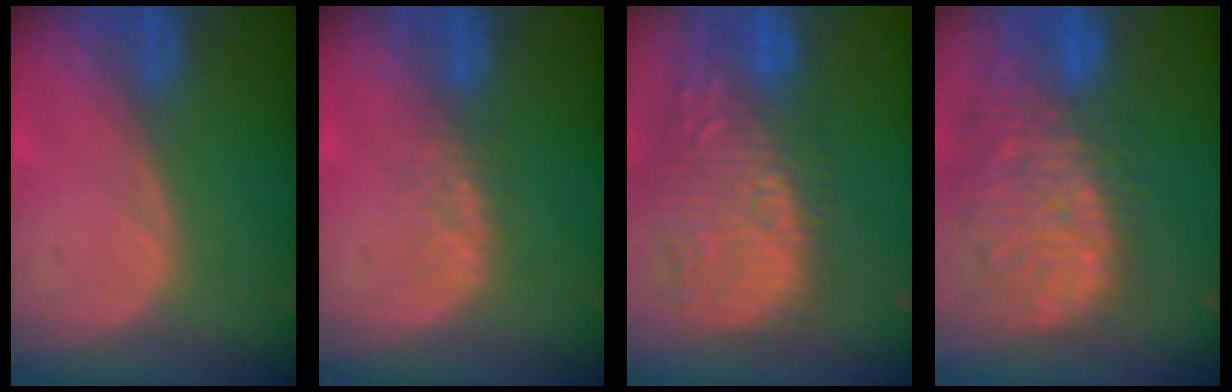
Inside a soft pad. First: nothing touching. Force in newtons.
{"total": 2.3, "press": 2.3, "slide": 0.5}
{"total": 12.9, "press": 11.7, "slide": 5.4}
{"total": 13.5, "press": 11.4, "slide": 7.3}